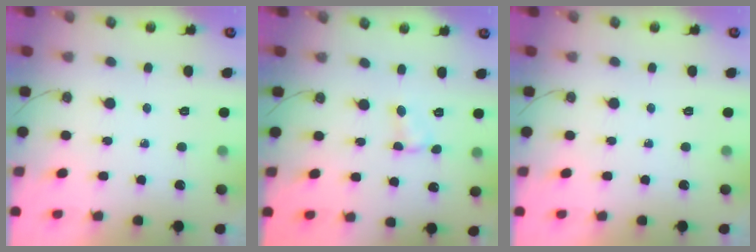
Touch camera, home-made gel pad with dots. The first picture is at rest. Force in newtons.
{"total": 2.5, "press": 2.5, "slide": 0.4}
{"total": 0.0}